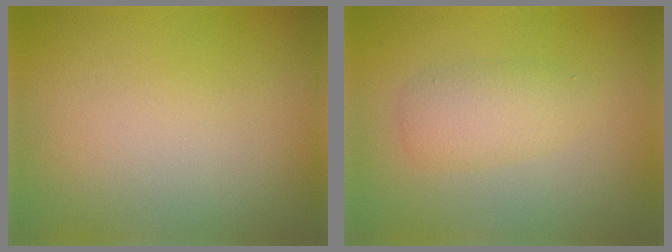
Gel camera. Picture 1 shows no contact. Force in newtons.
{"total": 2.3, "press": 2.3, "slide": 0.1}